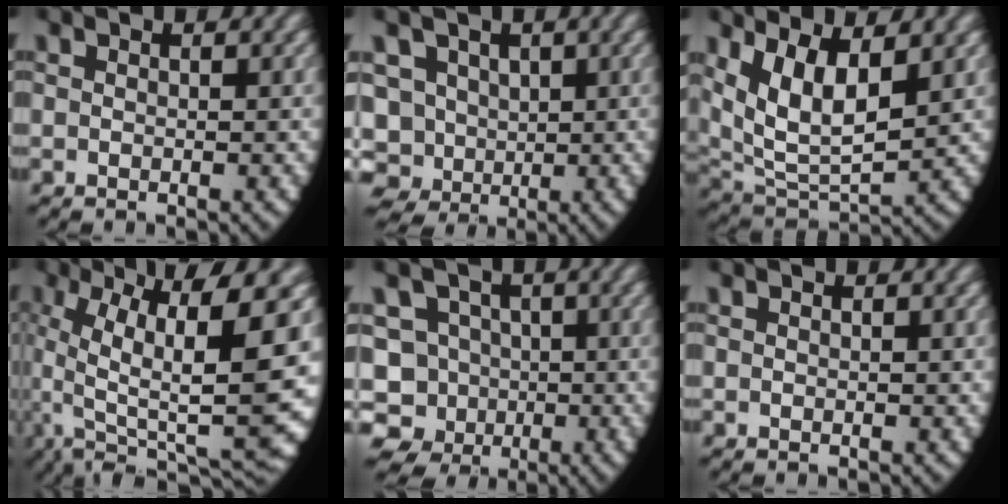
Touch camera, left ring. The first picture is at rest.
{"total": 15.5, "force": [-1.9, 14.8, 4.3], "torque": [-0.154, -0.070, -0.028]}
{"total": 11.2, "force": [2.7, 8.4, 6.9], "torque": [-0.188, -0.040, 0.055]}
{"total": 14.3, "force": [-0.5, 7.1, 12.4], "torque": [-0.202, -0.026, 0.008]}
{"total": 16.7, "force": [-2.1, 15.5, 5.7], "torque": [-0.148, -0.066, -0.038]}
{"total": 0.0}